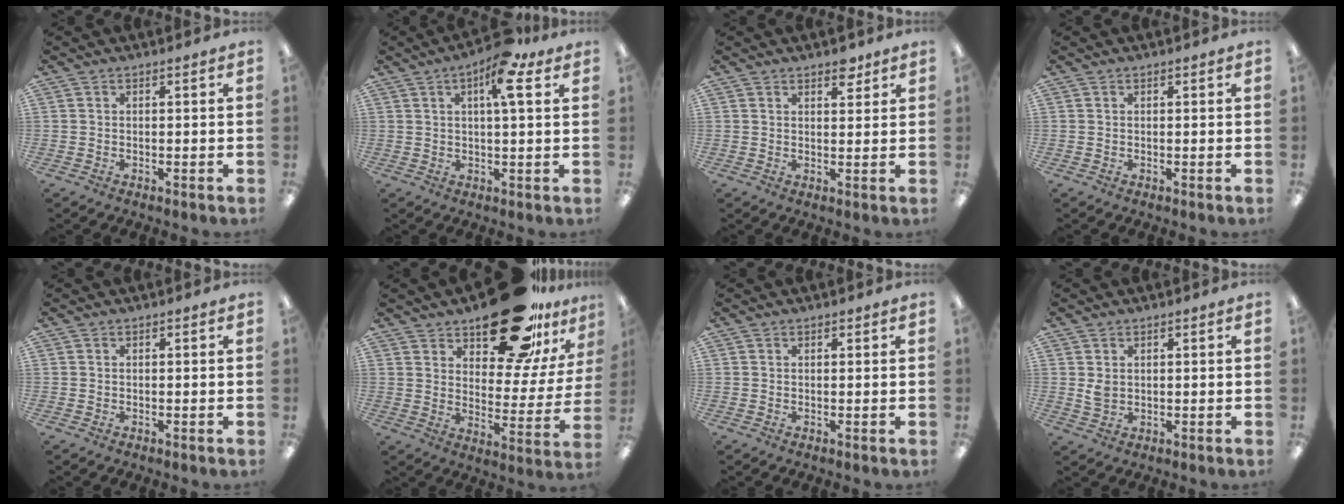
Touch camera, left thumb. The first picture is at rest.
{"total": 9.8, "force": [4.8, 2.9, 8.0], "torque": [-0.124, -0.007, 0.073]}
{"total": 3.7, "force": [2.9, 1.8, 1.5], "torque": [-0.001, -0.017, 0.046]}
{"total": 0.0}
{"total": 0.0}
{"total": 23.3, "force": [17.1, 9.8, 12.5], "torque": [-0.174, -0.102, 0.286]}
{"total": 0.6, "force": [0.5, 0.3, 0.2], "torque": [0.004, -0.002, 0.007]}
{"total": 2.7, "force": [1.0, 2.0, 1.6], "torque": [-0.025, 0.000, 0.016]}